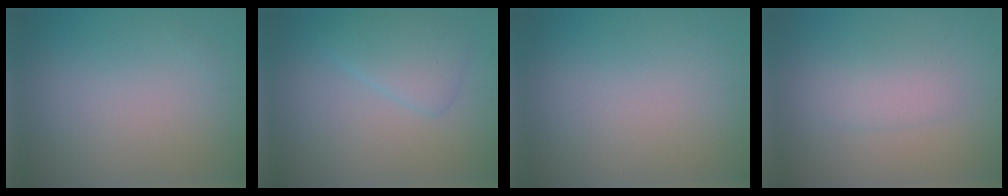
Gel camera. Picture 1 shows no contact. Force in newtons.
{"total": 2.8, "press": 2.8, "slide": 0.2}
{"total": 0.0}
{"total": 2.0, "press": 2.0, "slide": 0.1}